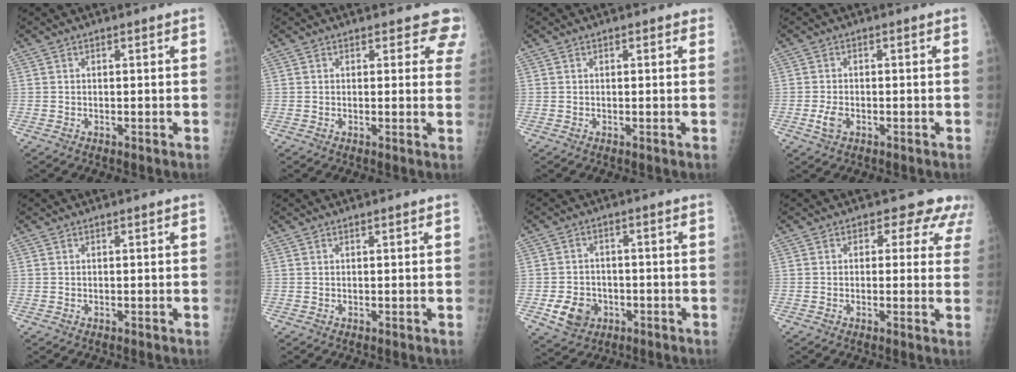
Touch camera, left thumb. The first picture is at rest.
{"total": 4.9, "force": [4.3, 2.3, 0.3], "torque": [0.042, -0.018, 0.021]}
{"total": 0.8, "force": [0.5, 0.5, 0.4], "torque": [0.000, -0.001, 0.003]}
{"total": 2.7, "force": [-1.2, 1.6, 1.9], "torque": [-0.038, 0.003, -0.020]}
{"total": 0.0}
{"total": 0.0}
{"total": 7.0, "force": [-2.7, 5.6, 3.2], "torque": [-0.037, 0.013, -0.038]}
{"total": 6.8, "force": [4.7, 4.4, 2.2], "torque": [0.023, -0.013, 0.033]}